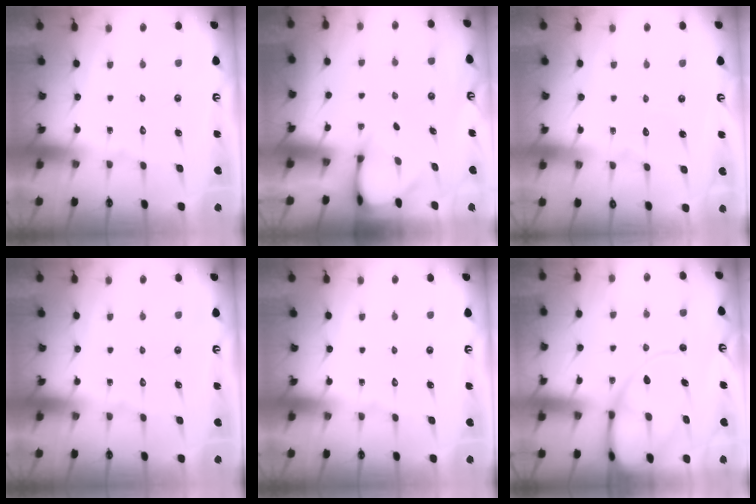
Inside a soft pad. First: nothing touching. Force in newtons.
{"total": 3.1, "press": 3.1, "slide": 0.2}
{"total": 3.4, "press": 3.4, "slide": 0.4}
{"total": 0.0}
{"total": 0.0}
{"total": 12.5, "press": 12.4, "slide": 1.3}